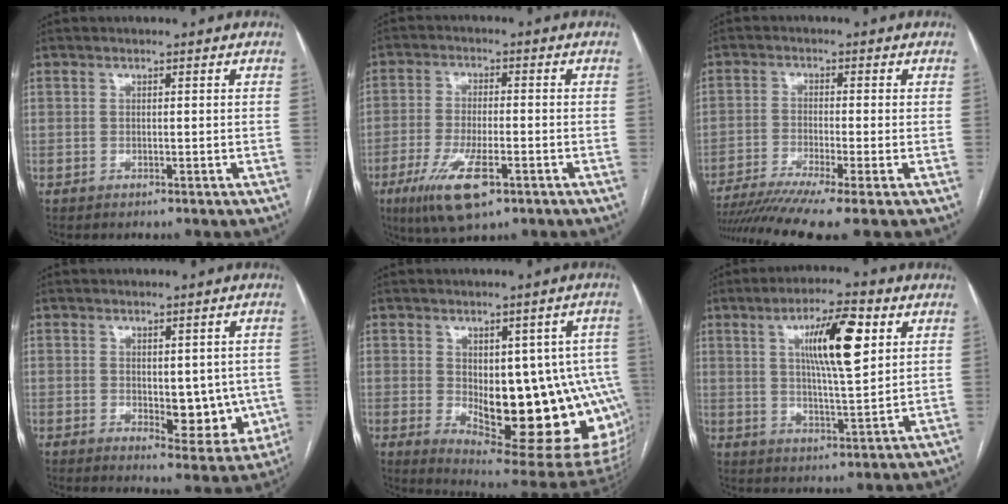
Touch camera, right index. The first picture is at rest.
{"total": 10.0, "force": [-5.0, 2.8, 8.2], "torque": [-0.159, -0.020, -0.084]}
{"total": 11.4, "force": [-8.8, -1.0, 7.1], "torque": [-0.107, -0.023, -0.142]}
{"total": 8.3, "force": [-0.7, 4.2, 7.1], "torque": [-0.071, -0.008, 0.002]}
{"total": 19.2, "force": [-2.6, 7.5, 17.5], "torque": [-0.153, 0.009, -0.006]}
{"total": 11.5, "force": [4.1, 1.8, 10.6], "torque": [-0.179, 0.005, 0.066]}